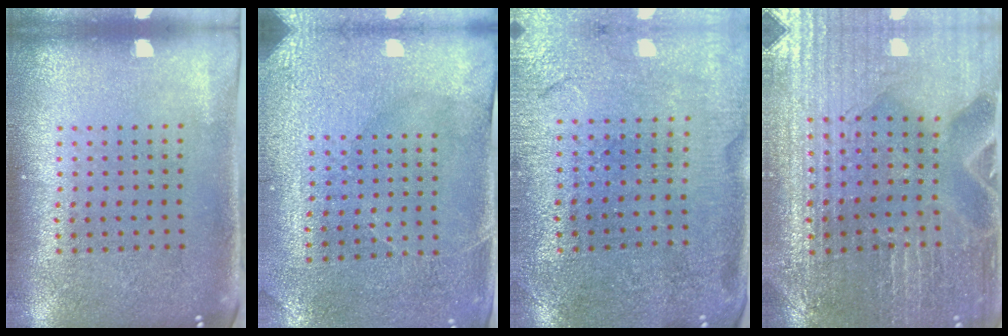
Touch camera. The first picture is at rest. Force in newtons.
{"total": 2.9, "press": 2.7, "slide": 1.0}
{"total": 0.7, "press": 0.7, "slide": 0.1}
{"total": 2.5, "press": 2.4, "slide": 0.4}